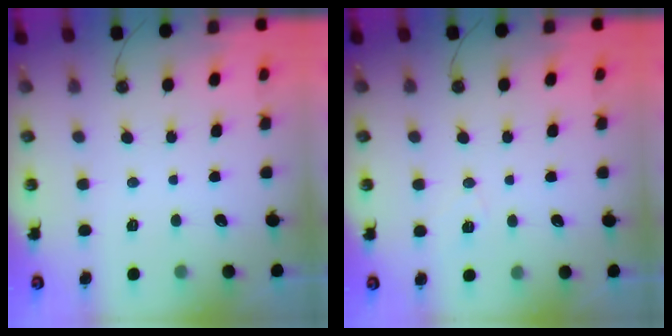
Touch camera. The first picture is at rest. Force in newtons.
{"total": 5.9, "press": 4.0, "slide": 4.4}